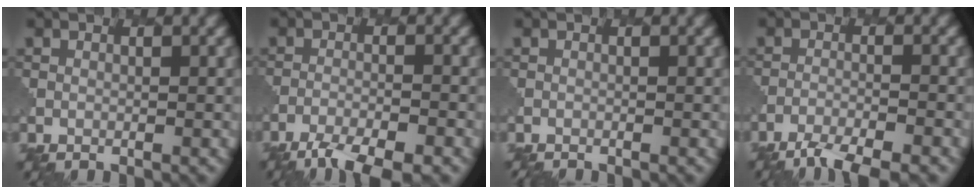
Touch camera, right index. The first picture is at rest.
{"total": 5.5, "force": [-4.3, 1.1, 3.2], "torque": [-0.057, -0.012, -0.076]}
{"total": 0.8, "force": [-0.8, 0.1, 0.1], "torque": [0.004, -0.004, -0.012]}
{"total": 4.5, "force": [-3.7, 0.8, 2.4], "torque": [-0.045, -0.009, -0.072]}